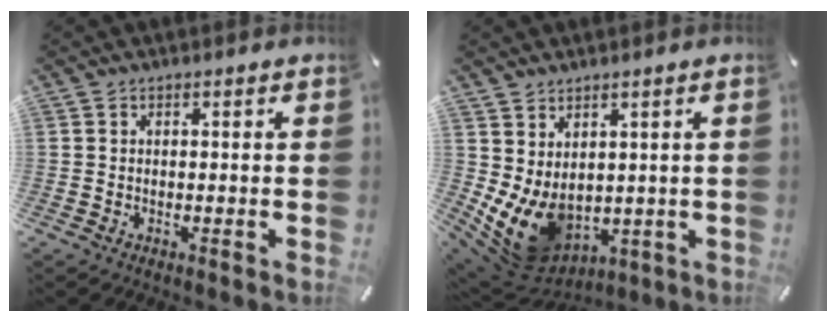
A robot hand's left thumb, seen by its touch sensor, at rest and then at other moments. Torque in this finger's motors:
{"motor_torque": [2.15, 2.34, 0.95, -0.92, 0.34]}